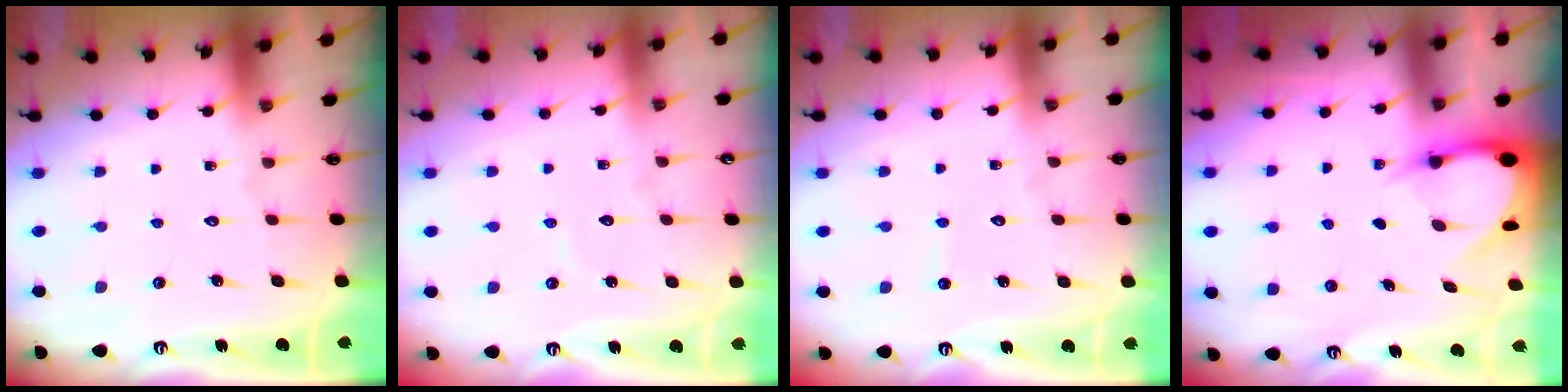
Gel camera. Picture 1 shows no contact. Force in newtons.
{"total": 3.9, "press": 3.9, "slide": 0.3}
{"total": 2.4, "press": 2.4, "slide": 0.3}
{"total": 3.9, "press": 3.9, "slide": 0.2}